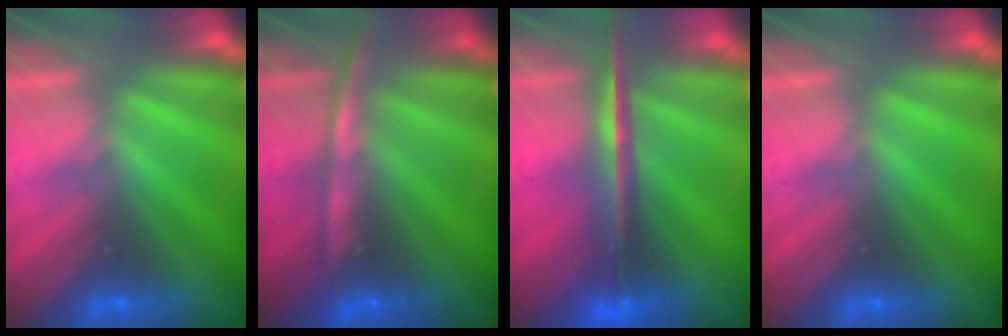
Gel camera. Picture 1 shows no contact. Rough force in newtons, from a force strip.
{"total": 5.6}
{"total": 5.7}
{"total": 0.0}